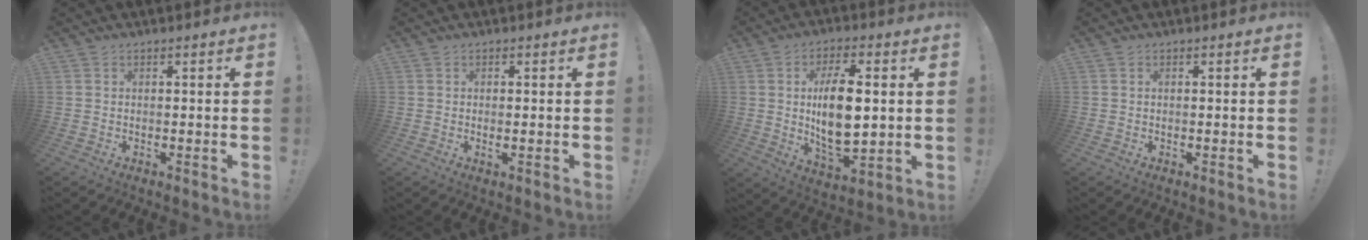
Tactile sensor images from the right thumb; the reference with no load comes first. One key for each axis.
{"total": 1.1, "fx": 0.3, "fy": 0.2, "fz": 1.0, "tx": -0.011, "ty": -0.005, "tz": 0.003}
{"total": 15.6, "fx": 1.9, "fy": 7.1, "fz": 13.7, "tx": -0.245, "ty": -0.011, "tz": 0.024}
{"total": 0.0}